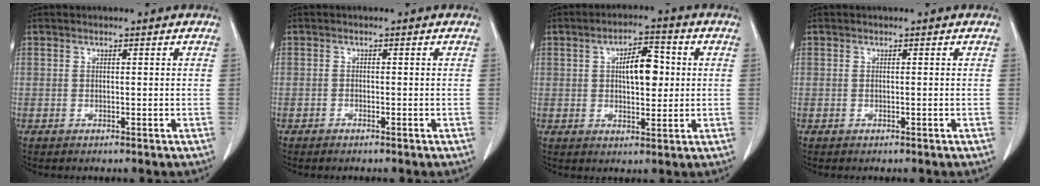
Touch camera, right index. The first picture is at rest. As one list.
[{"total": 0.5, "force": [-0.5, 0.1, 0.2], "torque": [-0.009, -0.001, -0.005]}, {"total": 7.0, "force": [1.1, 2.9, 6.3], "torque": [-0.103, 0.012, 0.018]}, {"total": 0.0}]